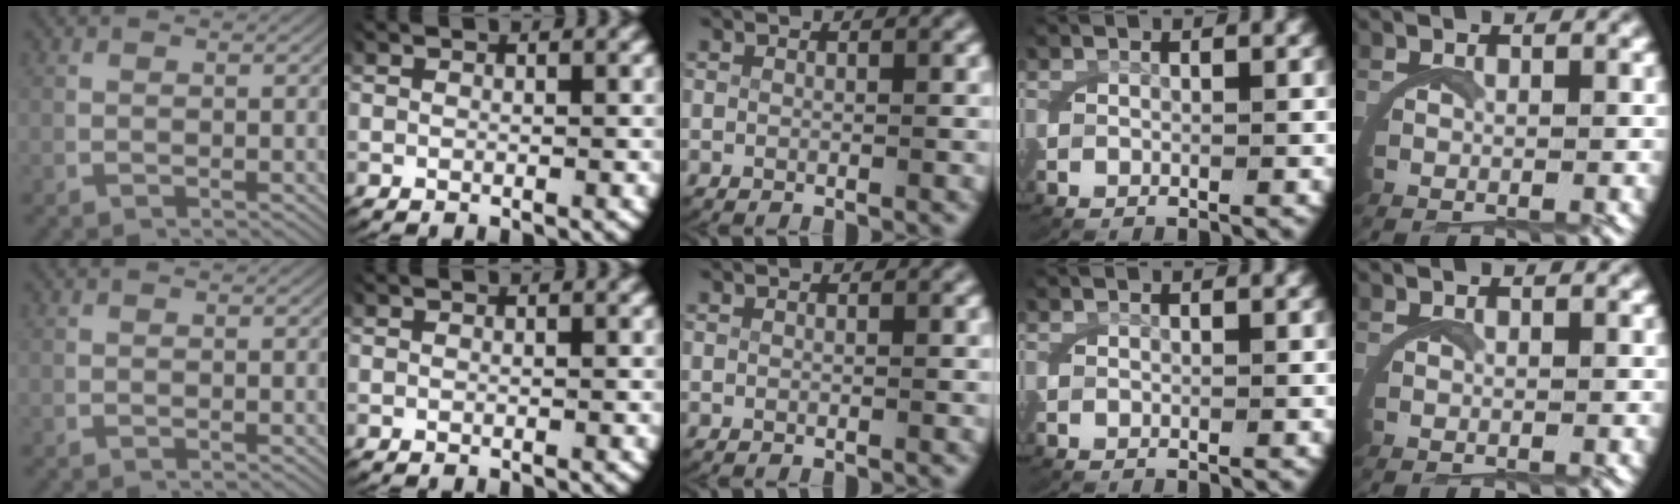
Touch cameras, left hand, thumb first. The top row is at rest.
{}